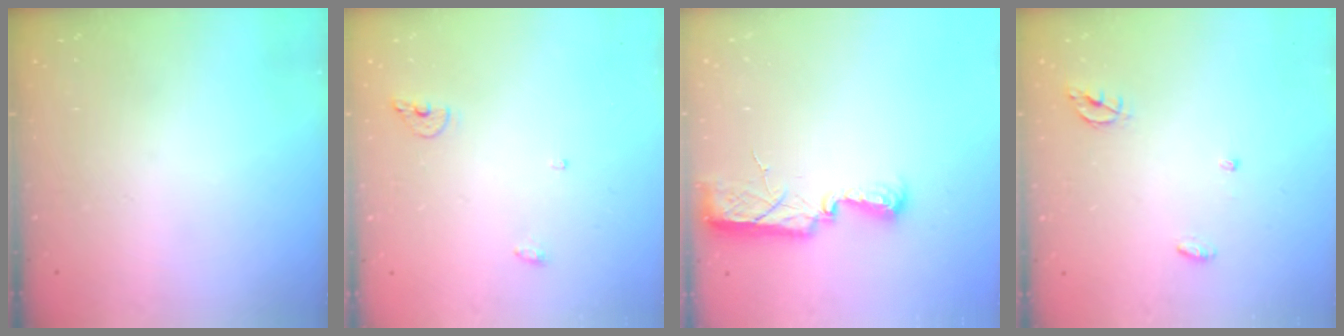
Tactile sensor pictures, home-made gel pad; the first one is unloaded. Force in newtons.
{"total": 5.6, "press": 5.5, "slide": 1.0}
{"total": 10.7, "press": 9.0, "slide": 5.8}
{"total": 4.2, "press": 4.2, "slide": 0.3}